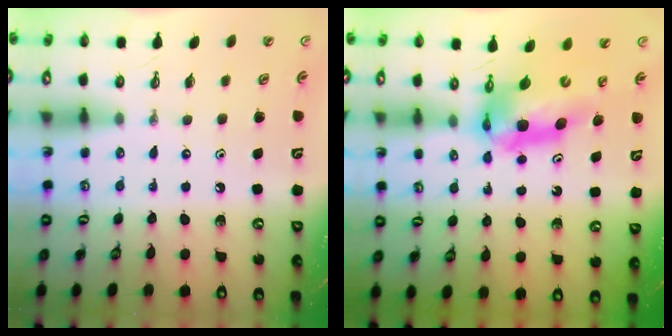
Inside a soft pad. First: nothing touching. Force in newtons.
{"total": 10.8, "press": 10.8, "slide": 1.1}